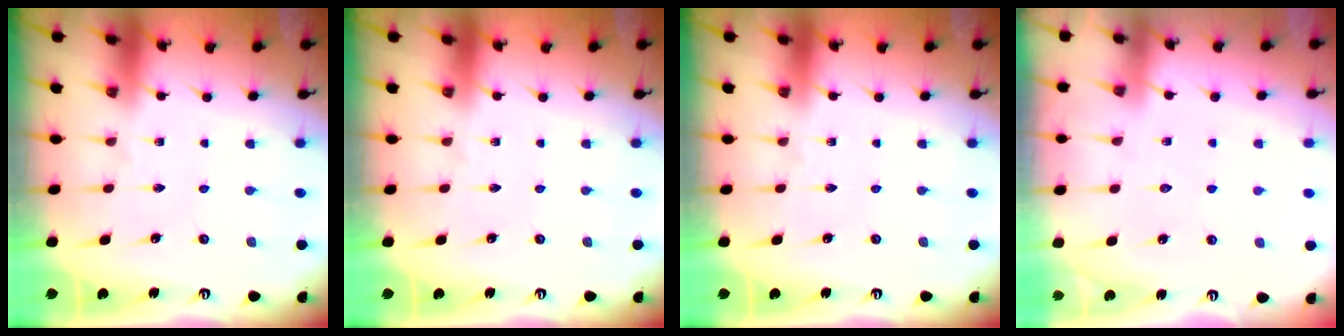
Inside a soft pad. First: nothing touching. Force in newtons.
{"total": 0.0}
{"total": 0.0}
{"total": 4.3, "press": 4.2, "slide": 0.6}